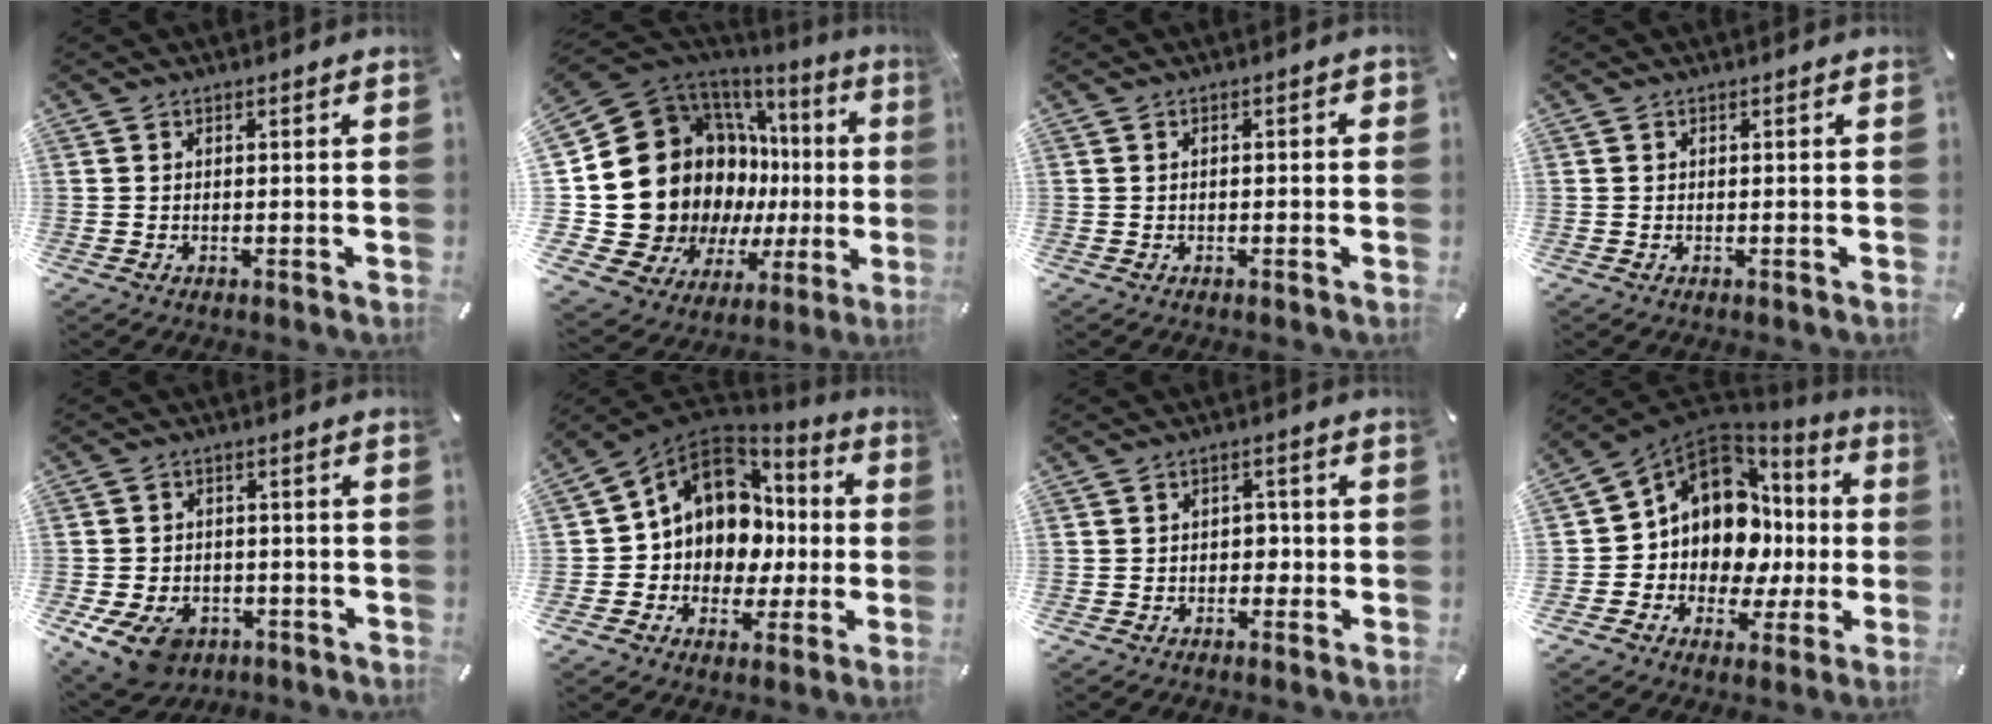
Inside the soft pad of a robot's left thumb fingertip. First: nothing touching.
{"total": 26.9, "force": [1.4, 19.6, 18.3], "torque": [-0.307, -0.066, 0.080]}
{"total": 1.2, "force": [-0.5, 0.6, 0.9], "torque": [-0.016, 0.002, -0.010]}
{"total": 0.0}
{"total": 9.6, "force": [-4.8, 6.7, 4.9], "torque": [-0.101, 0.024, -0.086]}
{"total": 12.5, "force": [2.0, 11.3, 5.0], "torque": [-0.105, -0.015, 0.049]}
{"total": 3.0, "force": [-0.8, 2.3, 1.7], "torque": [-0.024, 0.005, -0.021]}
{"total": 12.7, "force": [2.9, 10.8, 5.9], "torque": [-0.120, -0.053, 0.059]}